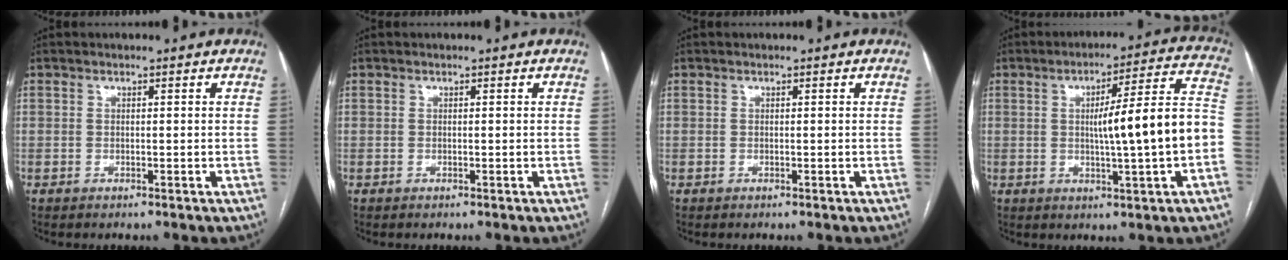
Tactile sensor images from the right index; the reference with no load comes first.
{"total": 0.0}
{"total": 0.0}
{"total": 13.7, "force": [-1.4, 0.2, 13.6], "torque": [-0.189, 0.024, -0.020]}